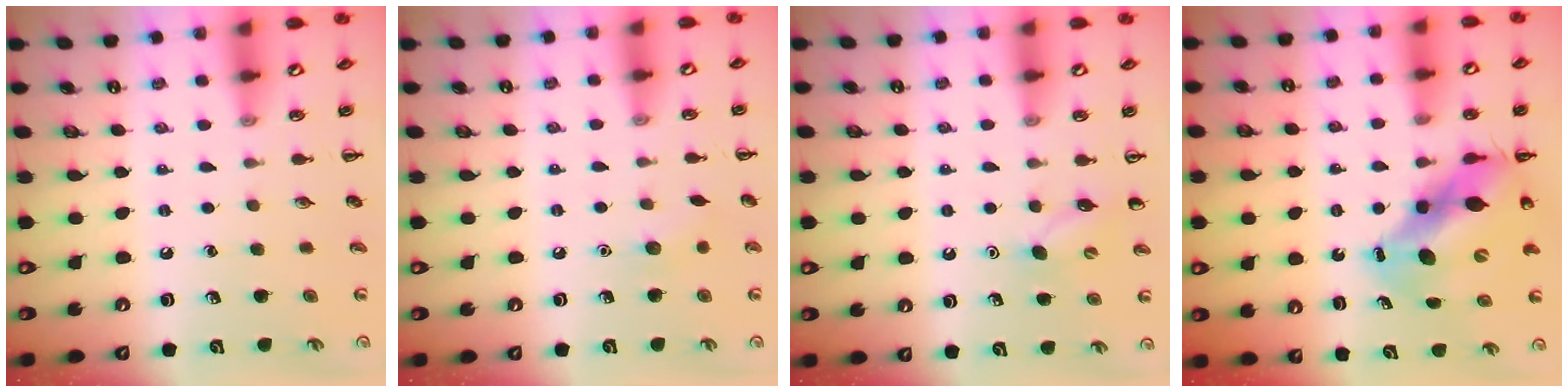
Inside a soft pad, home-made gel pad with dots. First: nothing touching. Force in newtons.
{"total": 5.3, "press": 5.1, "slide": 1.5}
{"total": 5.2, "press": 5.0, "slide": 1.5}
{"total": 11.1, "press": 10.7, "slide": 3.0}